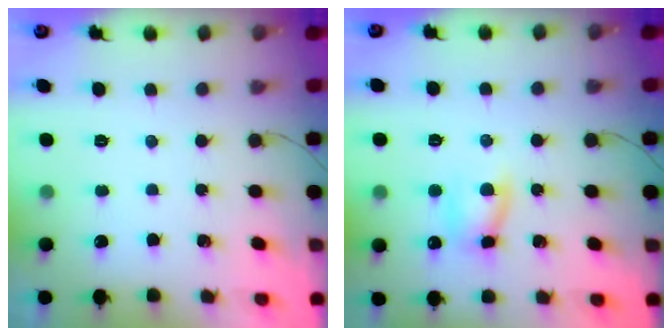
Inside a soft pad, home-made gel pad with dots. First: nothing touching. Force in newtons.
{"total": 6.6, "press": 6.6, "slide": 0.7}